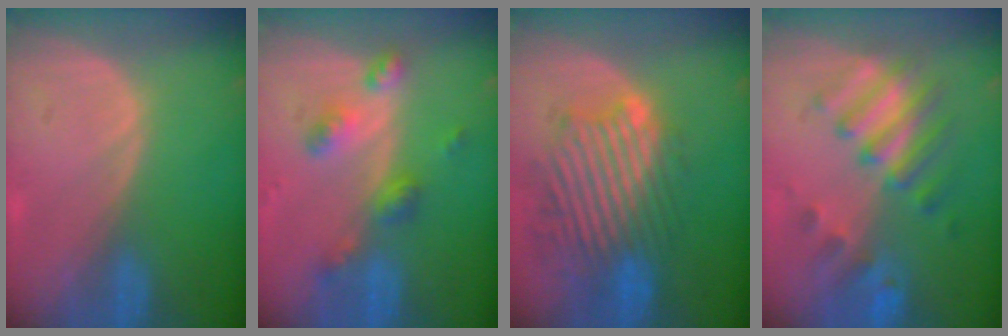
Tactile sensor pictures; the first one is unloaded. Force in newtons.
{"total": 6.0, "press": 5.2, "slide": 3.0}
{"total": 11.1, "press": 10.3, "slide": 4.0}
{"total": 7.8, "press": 7.7, "slide": 1.7}